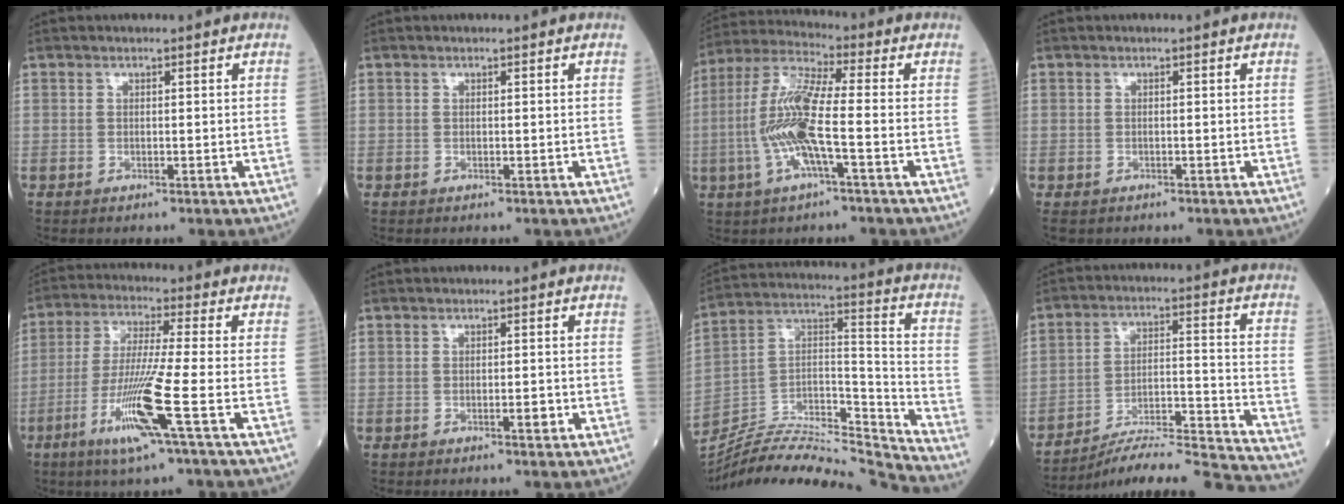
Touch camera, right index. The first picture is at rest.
{"total": 0.0}
{"total": 11.8, "force": [-2.4, 1.2, 11.5], "torque": [-0.248, 0.006, -0.054]}
{"total": 1.6, "force": [-1.0, 1.3, 0.3], "torque": [-0.010, 0.001, -0.014]}
{"total": 11.7, "force": [-4.7, -1.2, 10.7], "torque": [-0.214, -0.024, -0.093]}
{"total": 1.6, "force": [-0.5, 0.3, 1.5], "torque": [-0.024, -0.001, -0.008]}
{"total": 22.4, "force": [-21.6, 1.0, 5.7], "torque": [-0.114, 0.034, -0.358]}
{"total": 19.8, "force": [-18.9, -0.4, 5.9], "torque": [-0.074, 0.015, -0.283]}